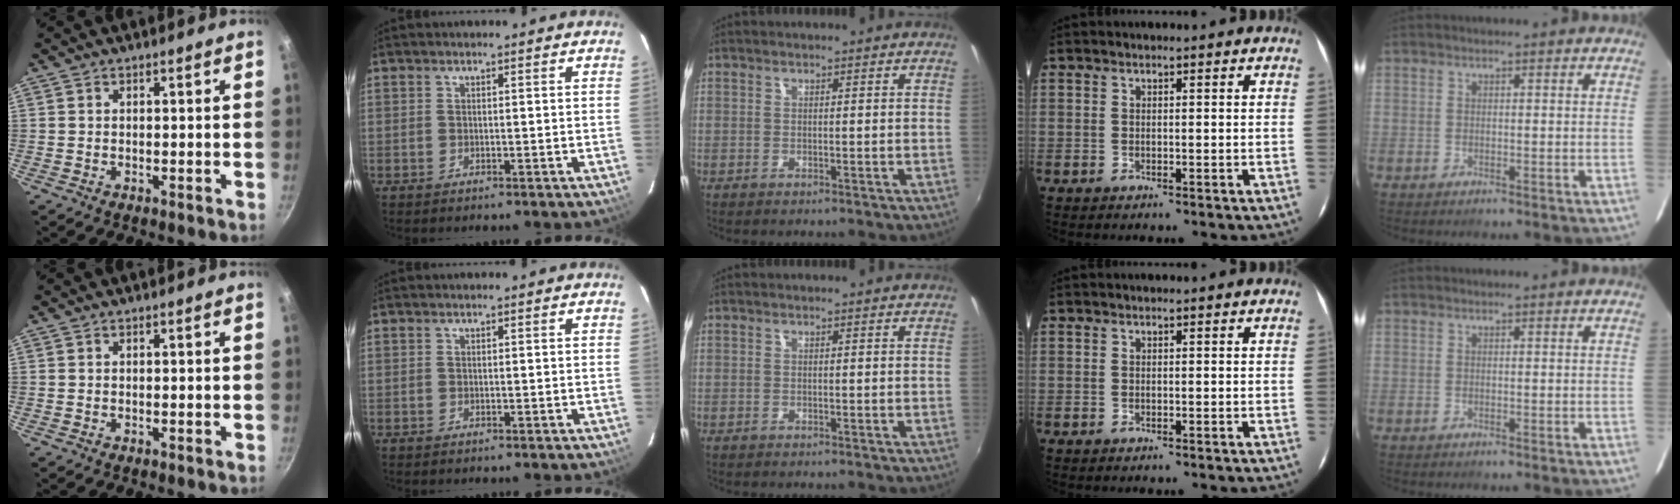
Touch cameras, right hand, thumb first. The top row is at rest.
{}